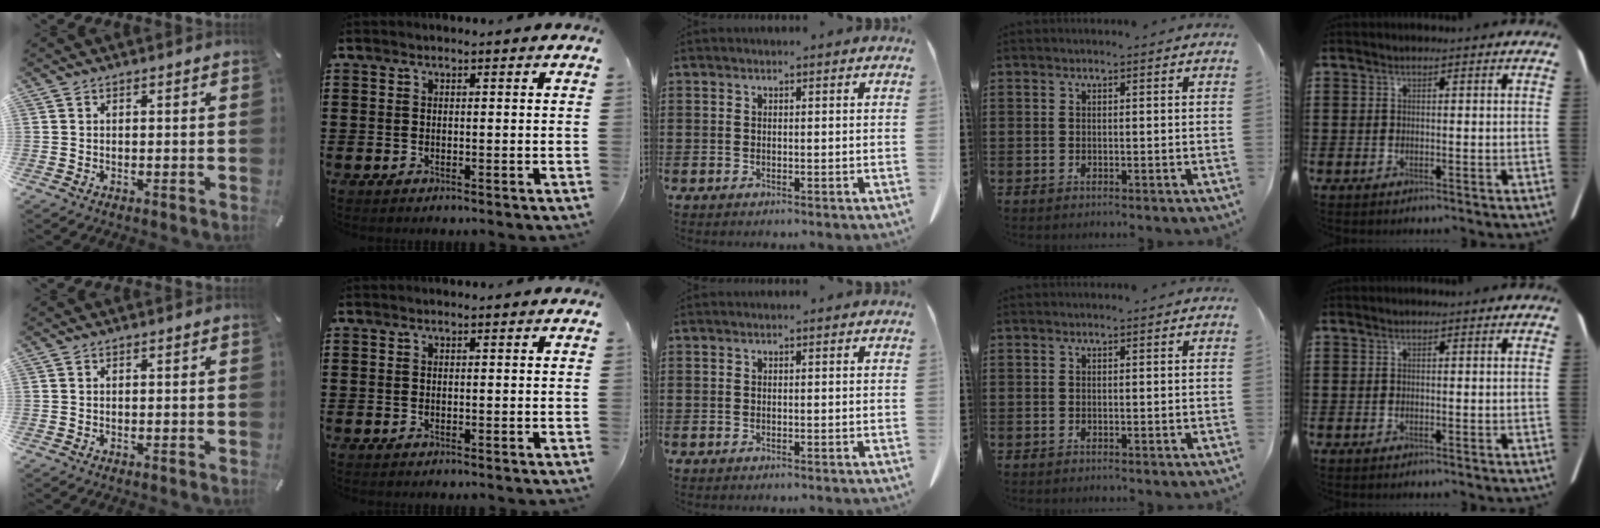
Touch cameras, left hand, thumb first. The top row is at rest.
{}